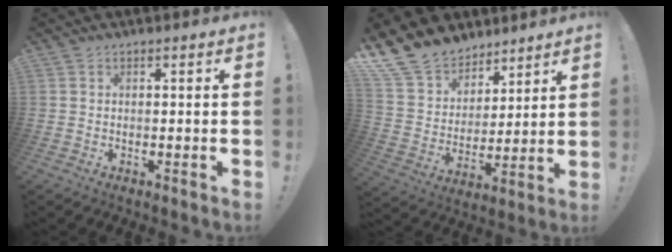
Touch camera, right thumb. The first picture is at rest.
{"total": 15.3, "force": [11.3, 9.6, 3.8], "torque": [-0.074, -0.084, 0.224]}